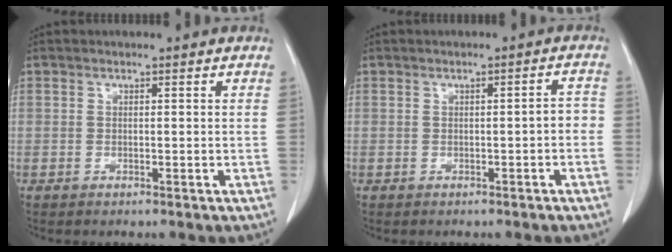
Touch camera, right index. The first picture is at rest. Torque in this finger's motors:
{"motor_torque": [0.35, -0.29, 0.20, 0.03]}